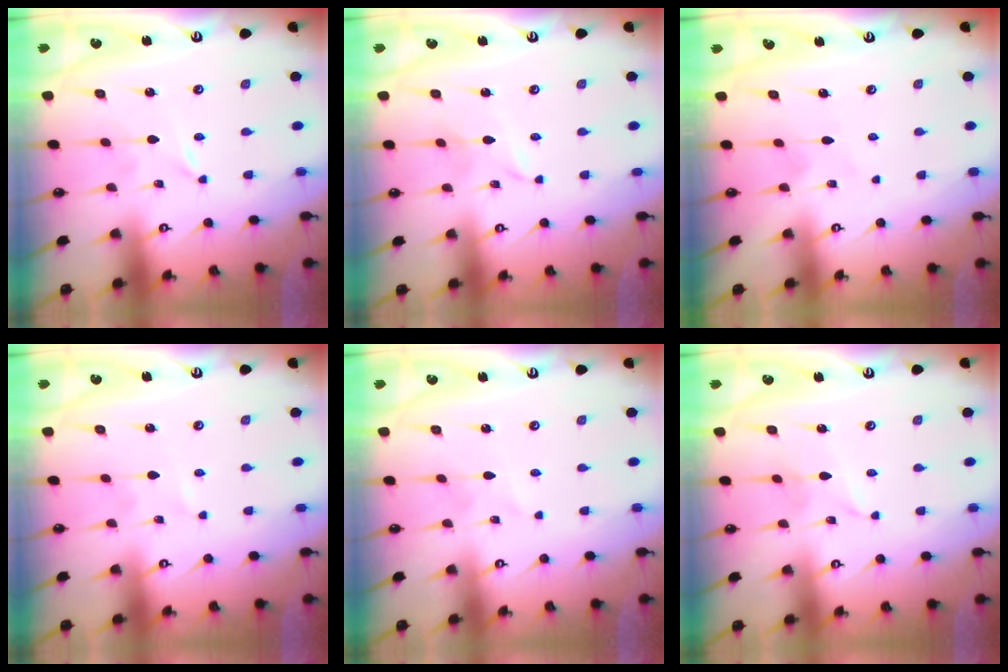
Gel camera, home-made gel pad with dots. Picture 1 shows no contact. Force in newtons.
{"total": 1.1, "press": 1.1, "slide": 0.1}
{"total": 4.2, "press": 4.2, "slide": 0.4}
{"total": 0.6, "press": 0.6, "slide": 0.1}
{"total": 1.1, "press": 1.1, "slide": 0.1}
{"total": 3.1, "press": 3.1, "slide": 0.3}